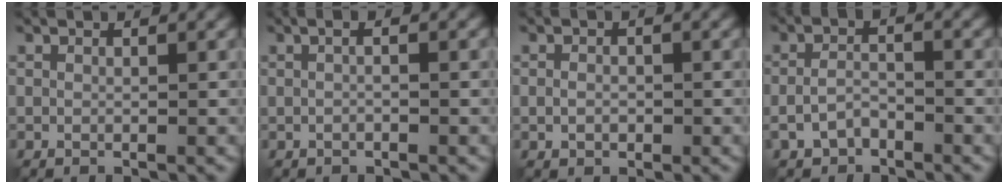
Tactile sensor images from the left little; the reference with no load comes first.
{"total": 2.5, "force": [0.4, 1.2, 2.2], "torque": [-0.020, 0.018, -0.012]}
{"total": 1.4, "force": [-0.6, 1.0, 0.8], "torque": [-0.014, -0.003, -0.011]}
{"total": 2.5, "force": [-1.7, 1.2, 1.3], "torque": [-0.029, 0.001, -0.036]}